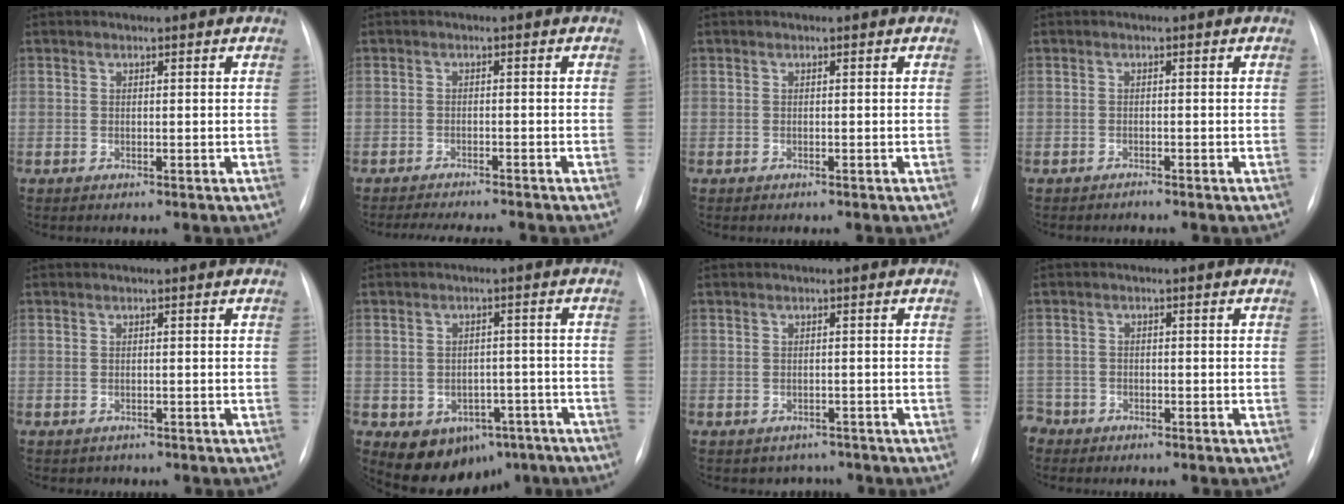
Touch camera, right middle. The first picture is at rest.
{"total": 7.7, "force": [-7.0, 0.4, 3.1], "torque": [-0.041, -0.009, -0.101]}
{"total": 0.0}
{"total": 0.6, "force": [-0.6, 0.0, -0.1], "torque": [-0.004, -0.004, -0.011]}
{"total": 0.9, "force": [-0.7, 0.6, -0.1], "torque": [-0.004, 0.001, -0.009]}
{"total": 10.0, "force": [-5.7, 6.9, 4.5], "torque": [-0.056, 0.024, -0.067]}
{"total": 2.9, "force": [-2.4, 1.7, -0.2], "torque": [0.002, 0.012, -0.029]}
{"total": 3.5, "force": [-2.7, 2.2, -0.2], "torque": [0.005, 0.005, -0.055]}